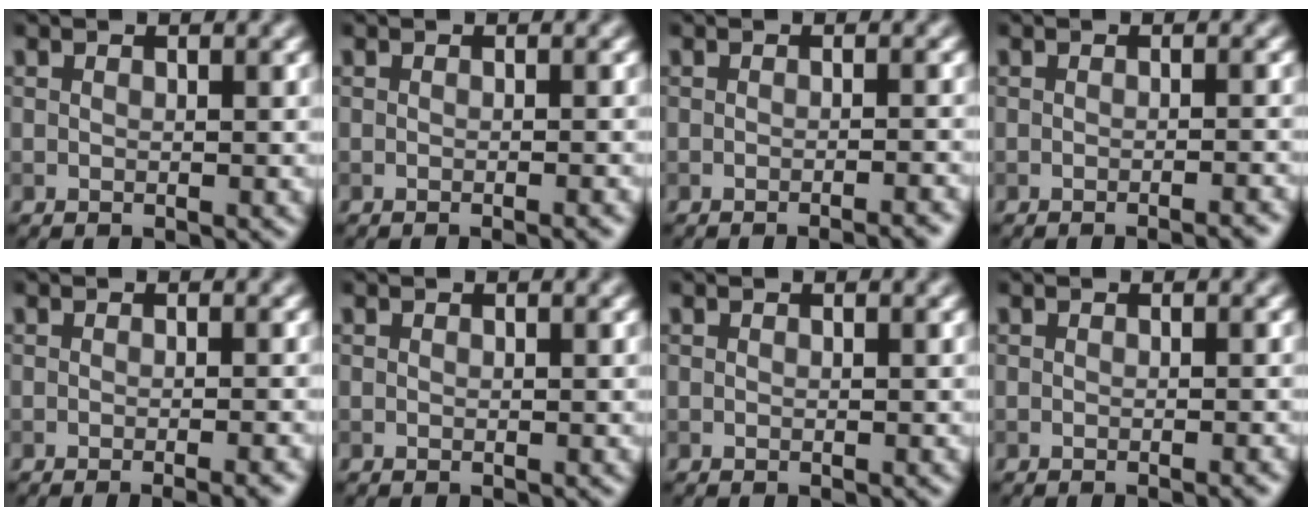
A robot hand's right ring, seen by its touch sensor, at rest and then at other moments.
{"total": 1.4, "force": [-0.7, 0.4, 1.2], "torque": [-0.007, -0.001, -0.012]}
{"total": 2.4, "force": [-1.7, 0.5, 1.6], "torque": [-0.009, 0.007, -0.029]}
{"total": 2.0, "force": [-1.4, 0.4, 1.4], "torque": [-0.006, 0.004, -0.025]}
{"total": 3.1, "force": [-1.5, 1.0, 2.6], "torque": [-0.012, 0.004, -0.017]}
{"total": 0.0}
{"total": 0.0}
{"total": 1.1, "force": [-0.5, 0.3, 0.9], "torque": [-0.006, -0.001, -0.011]}